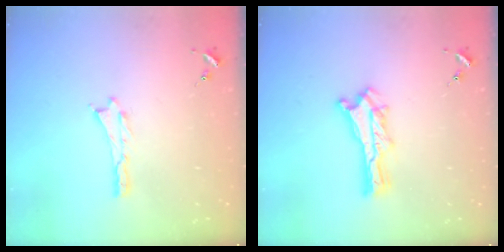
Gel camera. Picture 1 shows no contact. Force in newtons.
{"total": 1.4, "press": 1.4, "slide": 0.2}